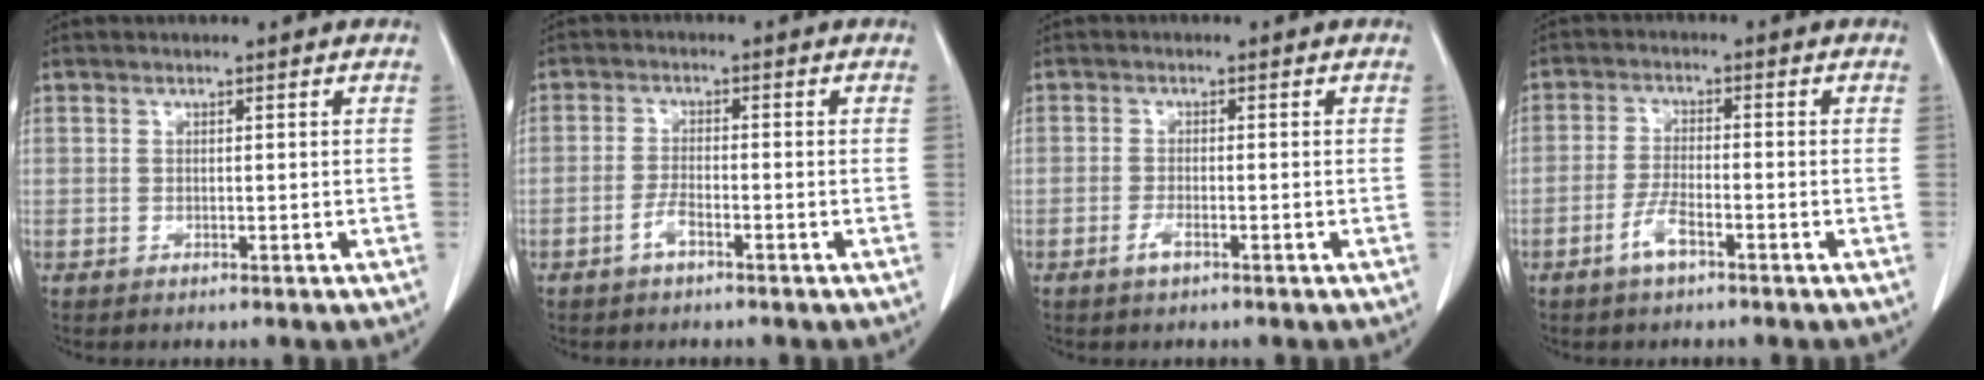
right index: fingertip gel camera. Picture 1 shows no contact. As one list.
[{"total": 2.4, "force": [-1.5, 0.5, 1.8], "torque": [-0.034, 0.003, -0.032]}, {"total": 1.7, "force": [-1.0, 0.3, 1.3], "torque": [-0.026, 0.000, -0.020]}, {"total": 3.8, "force": [-2.3, 0.8, 2.9], "torque": [-0.059, 0.001, -0.048]}]